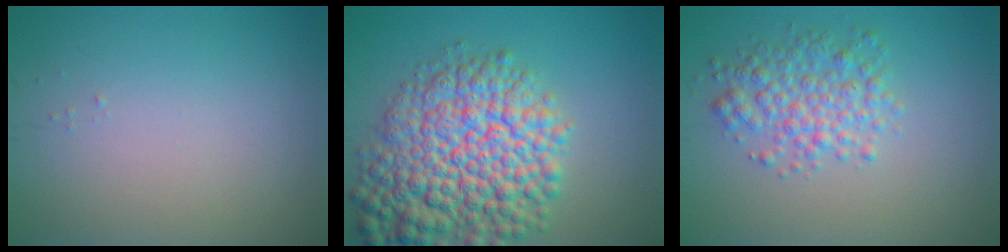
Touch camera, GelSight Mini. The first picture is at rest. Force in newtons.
{"total": 11.0, "press": 11.0, "slide": 0.4}
{"total": 3.8, "press": 3.8, "slide": 0.1}